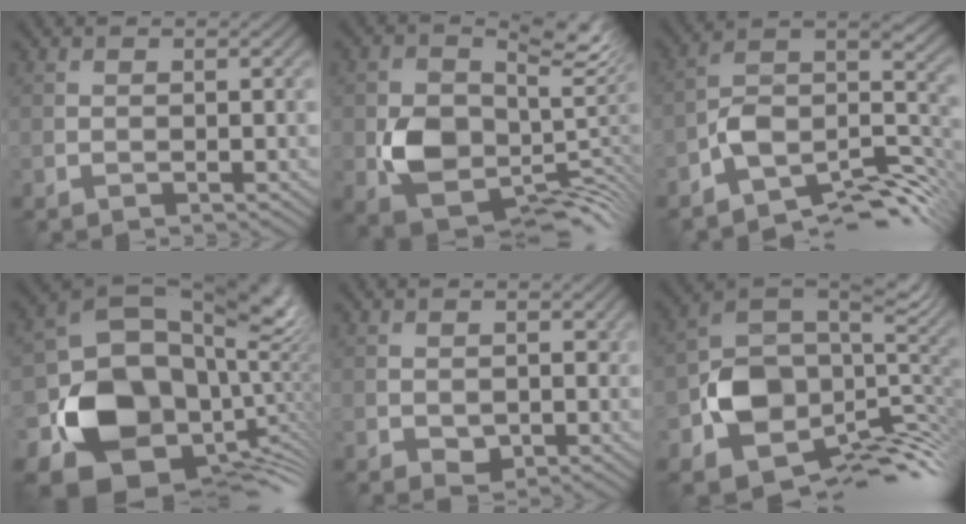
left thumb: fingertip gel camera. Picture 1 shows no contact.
{"total": 9.8, "force": [0.4, 7.3, 6.4], "torque": [-0.105, -0.037, 0.015]}
{"total": 11.2, "force": [-7.0, 4.6, 7.4], "torque": [-0.119, -0.005, -0.132]}
{"total": 19.0, "force": [-3.7, 14.3, 12.0], "torque": [-0.213, -0.049, -0.043]}
{"total": 1.7, "force": [0.1, 1.4, 1.1], "torque": [-0.023, -0.008, 0.005]}
{"total": 13.1, "force": [-4.1, 9.0, 8.6], "torque": [-0.160, -0.025, -0.078]}